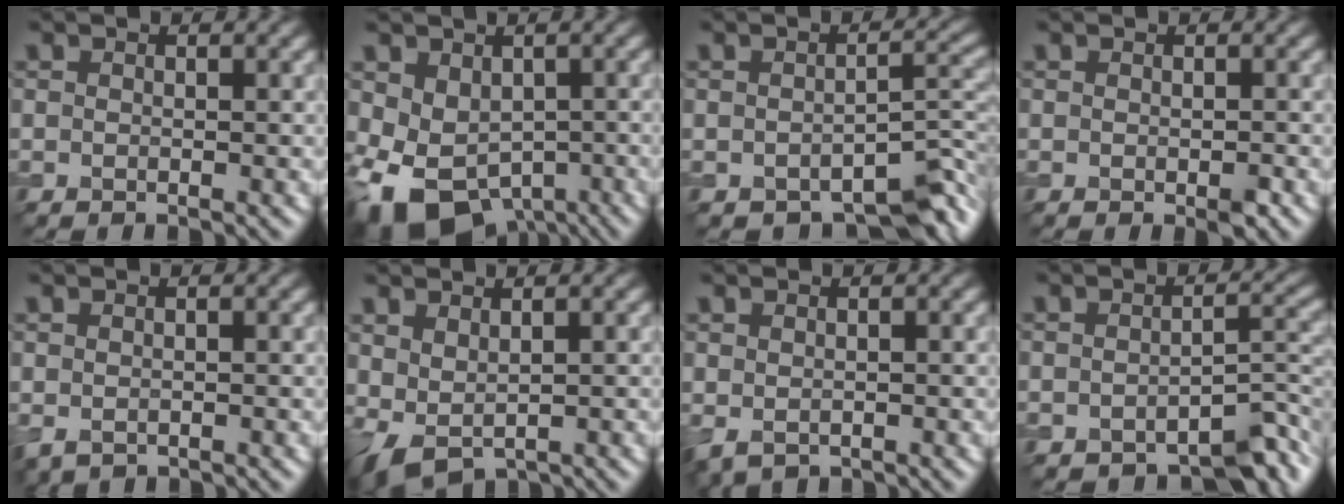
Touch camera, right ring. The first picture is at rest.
{"total": 8.2, "force": [-3.4, 5.5, 5.0], "torque": [-0.091, -0.022, -0.049]}
{"total": 5.4, "force": [-3.7, 2.2, 3.2], "torque": [-0.025, -0.006, -0.050]}
{"total": 1.0, "force": [-0.4, 0.3, 0.9], "torque": [-0.013, -0.003, -0.006]}
{"total": 0.9, "force": [-0.1, 0.7, 0.6], "torque": [-0.016, -0.006, 0.005]}
{"total": 2.8, "force": [0.6, 1.5, 2.2], "torque": [-0.051, -0.003, 0.017]}
{"total": 1.2, "force": [0.0, 0.9, 0.8], "torque": [-0.021, -0.008, 0.007]}
{"total": 4.0, "force": [-2.8, 1.4, 2.4], "torque": [-0.024, 0.000, -0.035]}